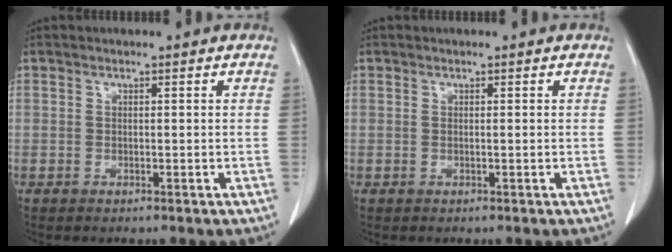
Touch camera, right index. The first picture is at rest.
{"total": 0.6, "force": [-0.1, 0.2, 0.6], "torque": [-0.021, 0.005, 0.003]}